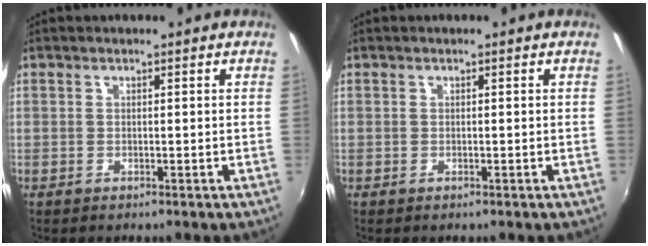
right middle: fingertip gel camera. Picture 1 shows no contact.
{"total": 0.0}